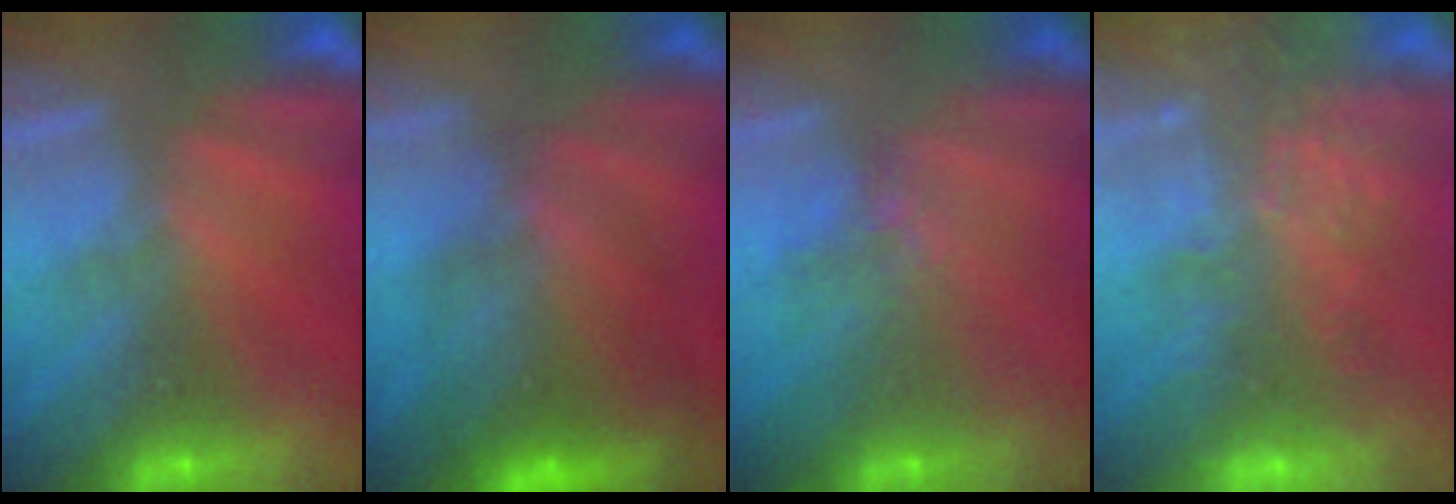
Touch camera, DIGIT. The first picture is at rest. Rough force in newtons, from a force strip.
{"total": 7.6}
{"total": 4.1}
{"total": 10.8}